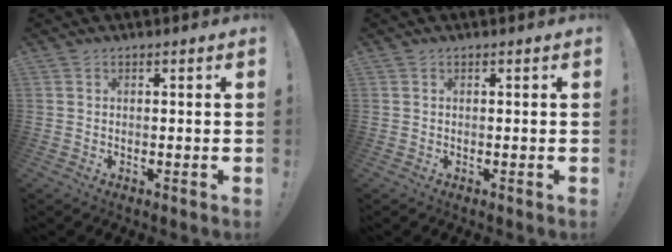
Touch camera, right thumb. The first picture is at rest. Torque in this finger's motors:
{"motor_torque": [-0.08, -0.02, 0.12, -0.08, 0.01]}